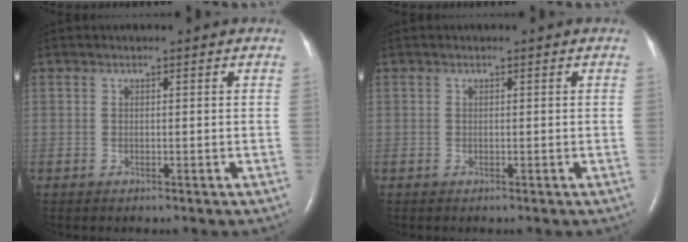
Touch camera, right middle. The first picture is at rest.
{"total": 0.0}